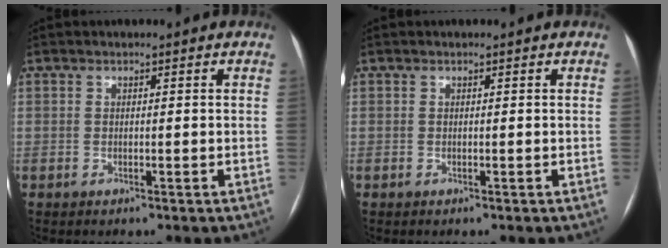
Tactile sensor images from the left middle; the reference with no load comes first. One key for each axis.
{"total": 0.0}